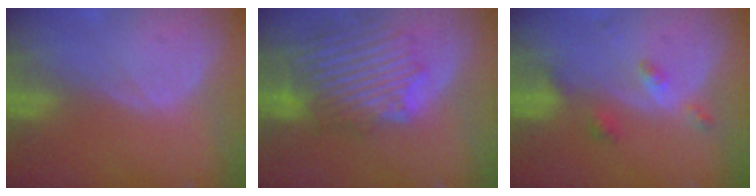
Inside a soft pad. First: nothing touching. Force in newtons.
{"total": 9.7, "press": 9.6, "slide": 1.1}
{"total": 3.5, "press": 3.5, "slide": 0.4}